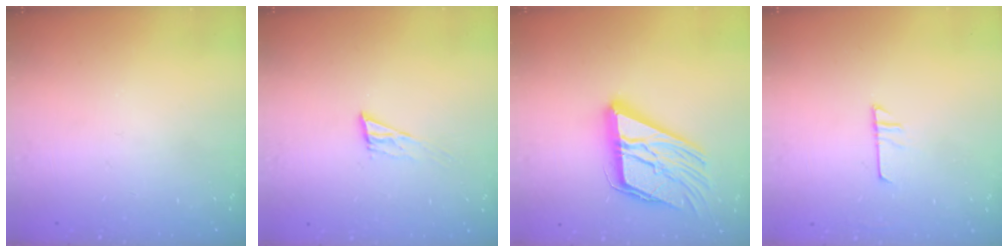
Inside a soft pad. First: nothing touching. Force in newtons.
{"total": 6.4, "press": 6.4, "slide": 1.0}
{"total": 20.2, "press": 20.1, "slide": 2.1}
{"total": 6.4, "press": 6.4, "slide": 0.3}